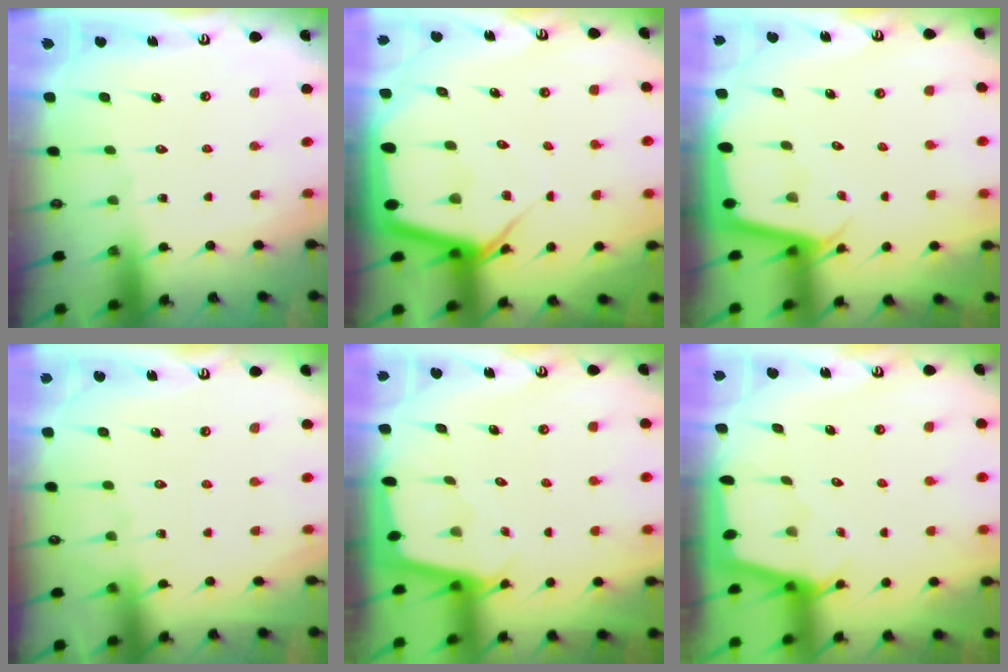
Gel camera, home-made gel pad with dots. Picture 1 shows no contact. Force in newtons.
{"total": 9.6, "press": 9.6, "slide": 0.8}
{"total": 2.3, "press": 2.3, "slide": 0.1}
{"total": 4.5, "press": 4.4, "slide": 0.6}
{"total": 1.9, "press": 1.9, "slide": 0.2}
{"total": 2.2, "press": 2.2, "slide": 0.3}